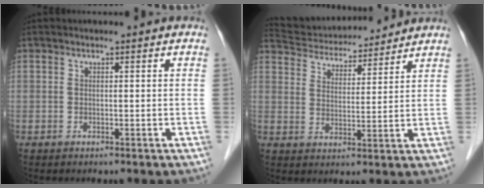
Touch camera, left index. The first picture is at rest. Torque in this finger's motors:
{"motor_torque": [0.00, -0.33, -0.01, -0.01]}